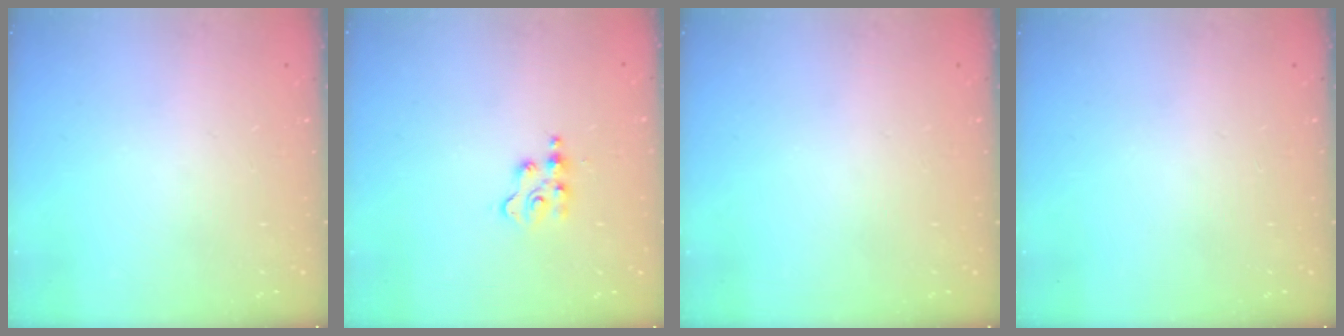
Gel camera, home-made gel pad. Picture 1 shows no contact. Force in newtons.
{"total": 3.9, "press": 3.8, "slide": 0.5}
{"total": 0.0}
{"total": 0.0}